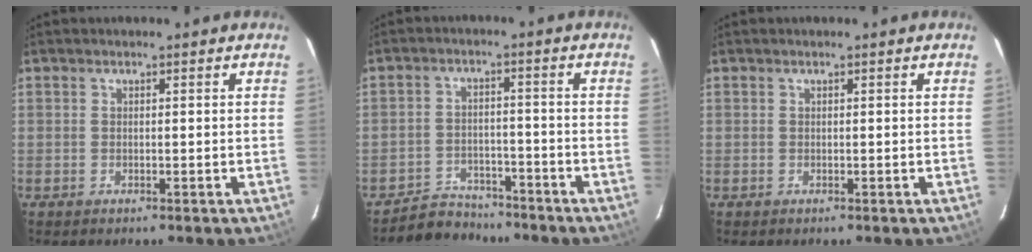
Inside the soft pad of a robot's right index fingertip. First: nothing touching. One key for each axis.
{"total": 7.0, "fx": -6.1, "fy": 3.4, "fz": 0.1, "tx": -0.021, "ty": 0.018, "tz": -0.094}
{"total": 0.0}